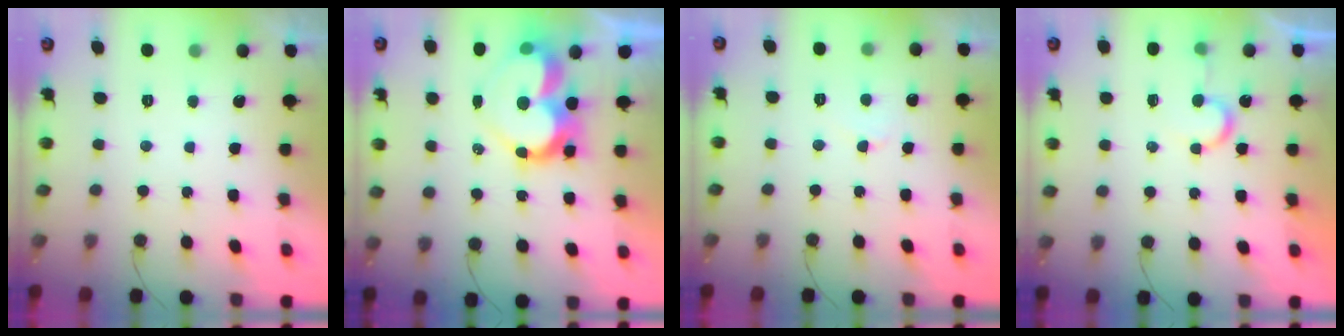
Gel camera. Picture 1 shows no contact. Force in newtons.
{"total": 13.0, "press": 12.9, "slide": 1.0}
{"total": 3.5, "press": 3.5, "slide": 0.4}
{"total": 6.8, "press": 6.8, "slide": 0.3}